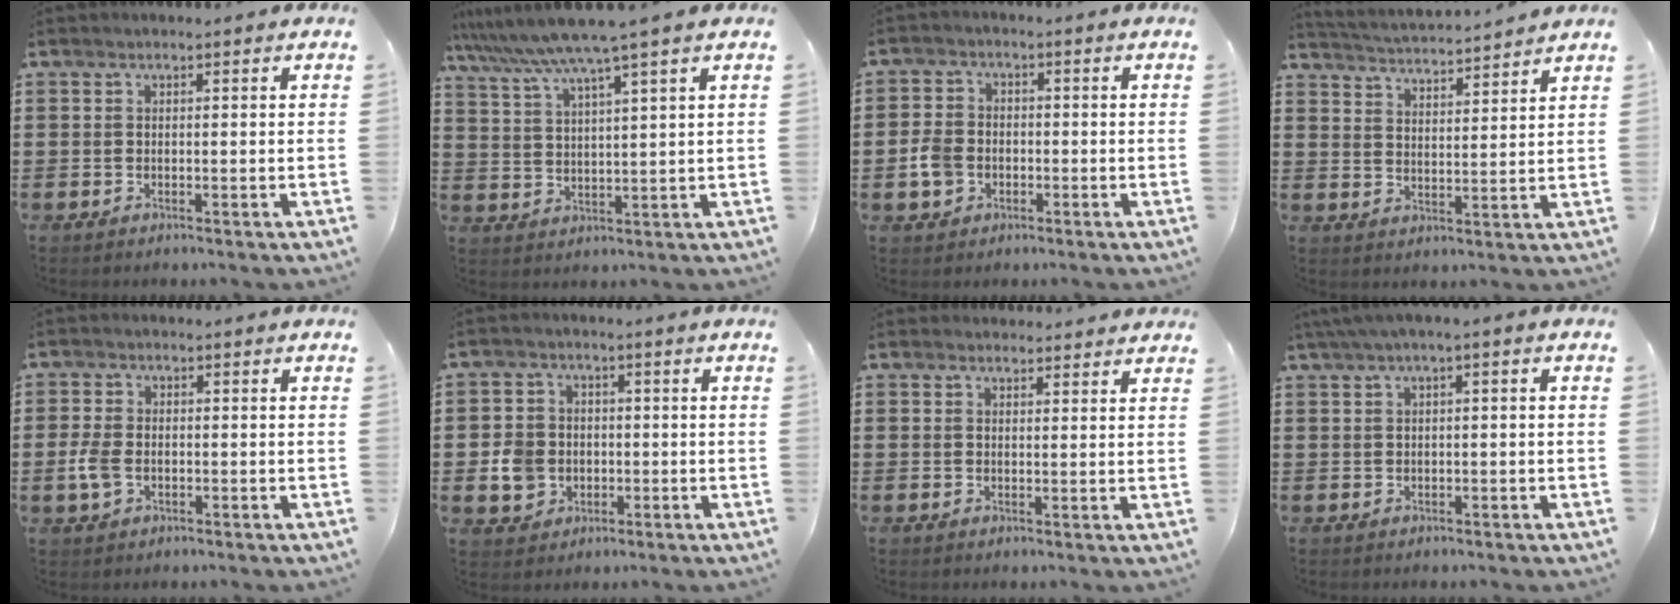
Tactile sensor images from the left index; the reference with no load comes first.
{"total": 6.7, "force": [5.4, -1.0, 3.8], "torque": [-0.091, -0.032, 0.089]}
{"total": 4.1, "force": [-1.3, 3.3, 2.1], "torque": [-0.064, -0.001, -0.030]}
{"total": 3.3, "force": [3.2, -0.7, -0.2], "torque": [-0.016, -0.027, 0.050]}
{"total": 3.9, "force": [-0.8, 2.4, 2.9], "torque": [-0.083, -0.005, -0.022]}
{"total": 5.2, "force": [-0.9, 4.7, 2.1], "torque": [-0.055, 0.011, -0.017]}
{"total": 1.8, "force": [1.8, 0.4, 0.1], "torque": [-0.005, 0.002, 0.035]}
{"total": 1.9, "force": [-0.5, 0.2, 1.8], "torque": [-0.035, -0.006, -0.011]}